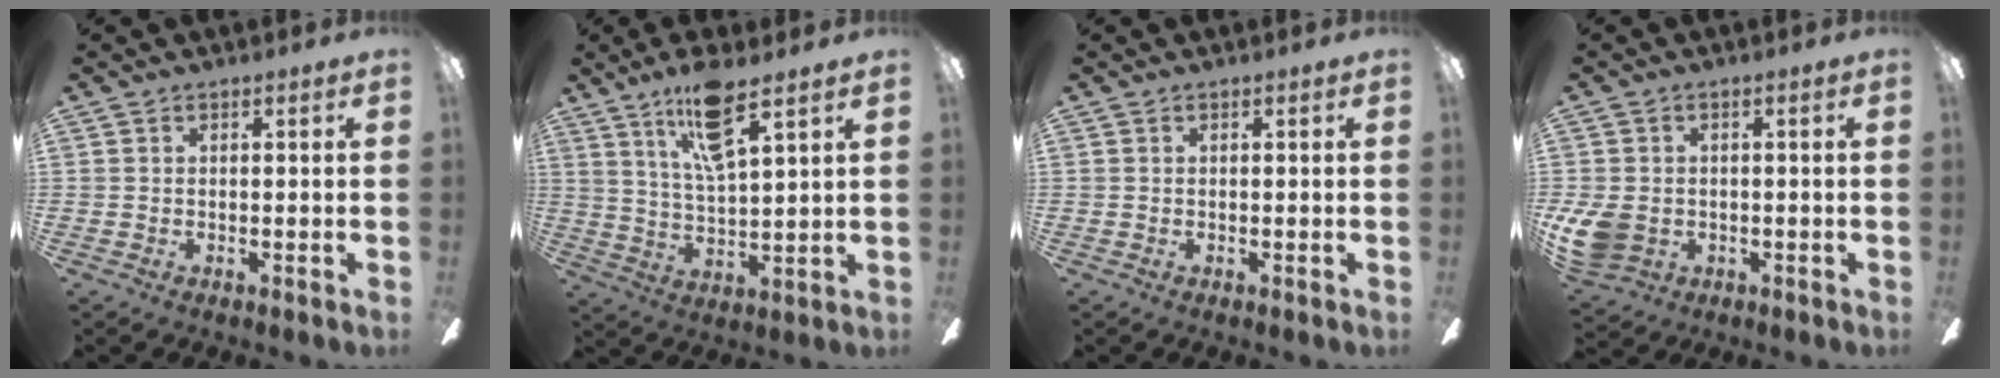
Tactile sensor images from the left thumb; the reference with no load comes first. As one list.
[{"total": 12.2, "force": [8.1, 3.1, 8.6], "torque": [-0.153, -0.025, 0.136]}, {"total": 0.0}, {"total": 8.3, "force": [-1.7, 6.6, 4.7], "torque": [-0.110, 0.009, -0.029]}]